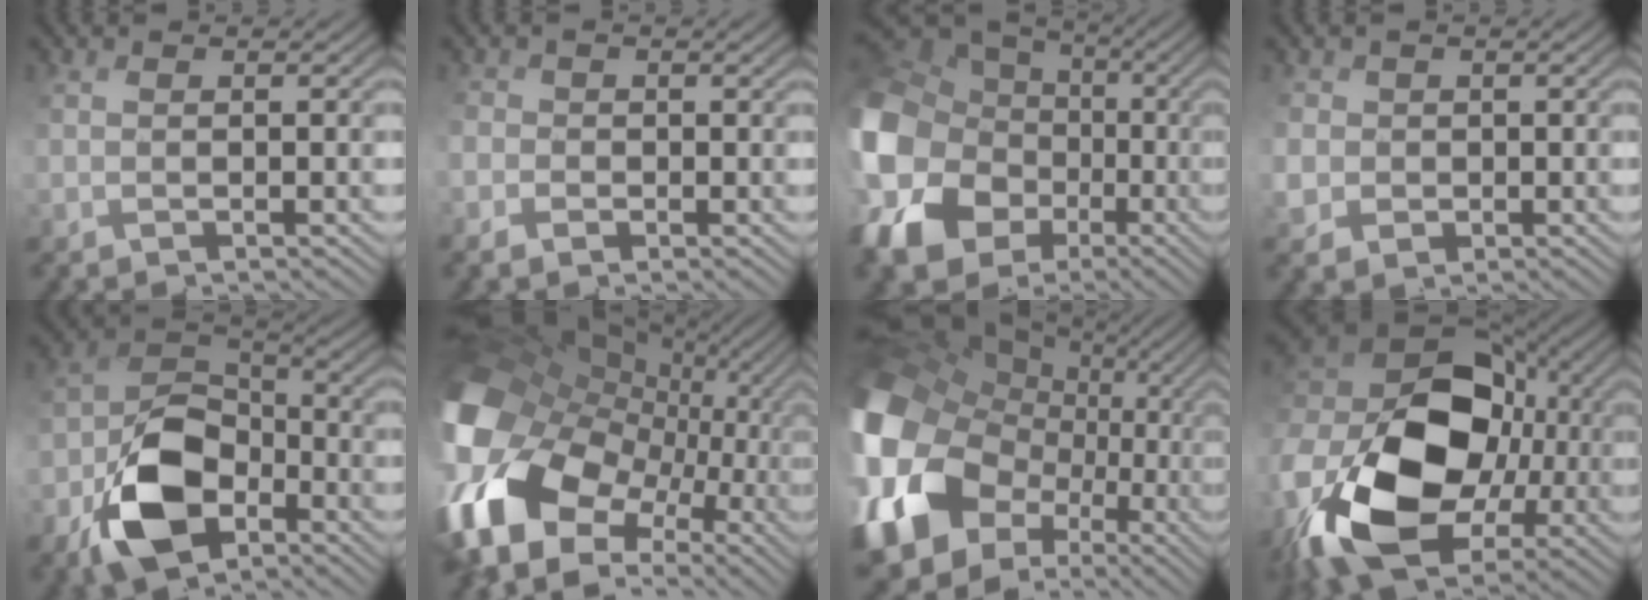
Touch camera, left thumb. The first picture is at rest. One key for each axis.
{"total": 2.5, "fx": -1.1, "fy": 2.1, "fz": 0.7, "tx": -0.025, "ty": -0.007, "tz": -0.030}
{"total": 21.7, "fx": -4.1, "fy": 17.5, "fz": 12.1, "tx": -0.332, "ty": -0.032, "tz": -0.088}
{"total": 3.2, "fx": 0.1, "fy": 3.1, "fz": 0.6, "tx": -0.032, "ty": -0.005, "tz": -0.002}
{"total": 12.0, "fx": -5.7, "fy": 7.6, "fz": 7.3, "tx": -0.153, "ty": -0.009, "tz": -0.114}
{"total": 21.3, "fx": -2.4, "fy": 16.3, "fz": 13.4, "tx": -0.328, "ty": -0.040, "tz": -0.029}
{"total": 20.9, "fx": -1.9, "fy": 17.3, "fz": 11.6, "tx": -0.325, "ty": -0.029, "tz": -0.027}
{"total": 19.8, "fx": -5.3, "fy": 13.0, "fz": 13.9, "tx": -0.321, "ty": -0.042, "tz": -0.082}